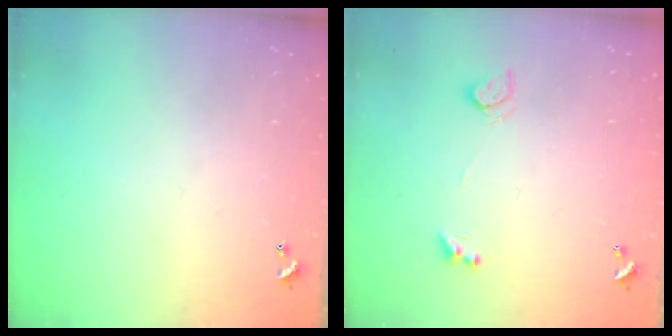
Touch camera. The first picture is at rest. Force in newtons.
{"total": 2.6, "press": 2.4, "slide": 1.2}